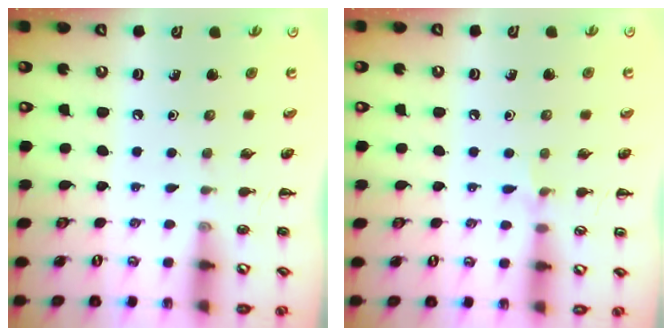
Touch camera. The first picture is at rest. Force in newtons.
{"total": 4.3, "press": 4.2, "slide": 1.2}